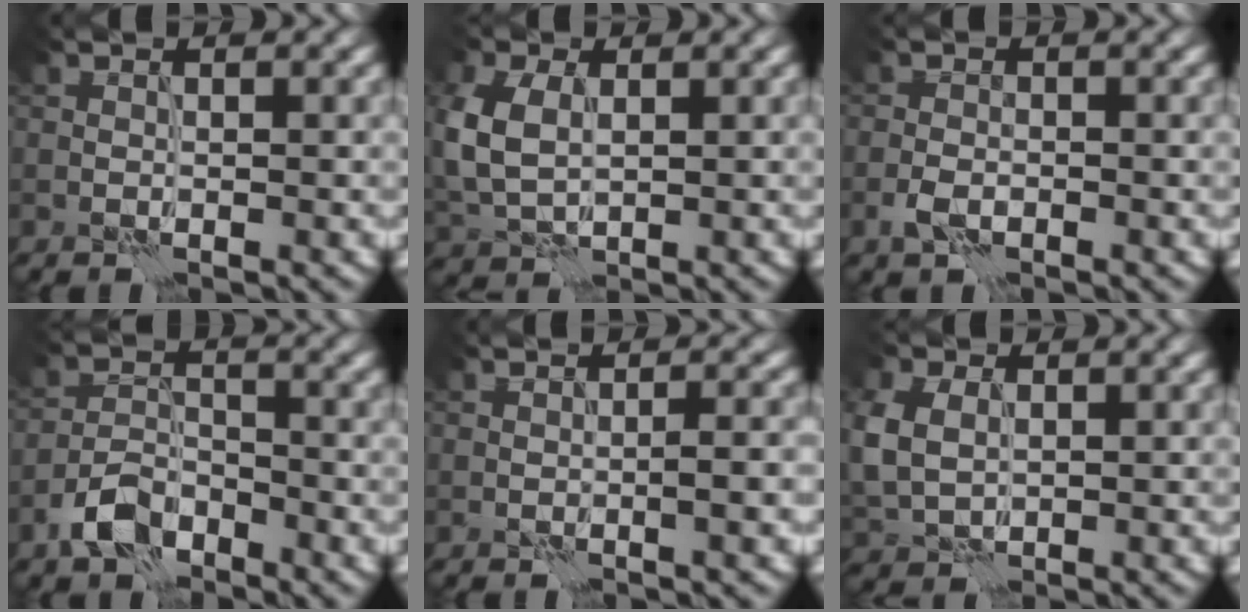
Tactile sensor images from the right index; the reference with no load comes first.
{"total": 5.6, "force": [0.8, 3.7, 4.0], "torque": [-0.115, 0.002, 0.019]}
{"total": 1.6, "force": [-0.8, 0.9, 1.1], "torque": [-0.023, 0.001, -0.020]}
{"total": 4.0, "force": [-2.8, 2.0, 2.1], "torque": [-0.036, 0.004, -0.062]}
{"total": 1.7, "force": [-0.3, 0.1, 1.6], "torque": [-0.028, 0.003, -0.007]}
{"total": 5.2, "force": [0.8, 4.0, 3.3], "torque": [-0.110, 0.003, 0.028]}